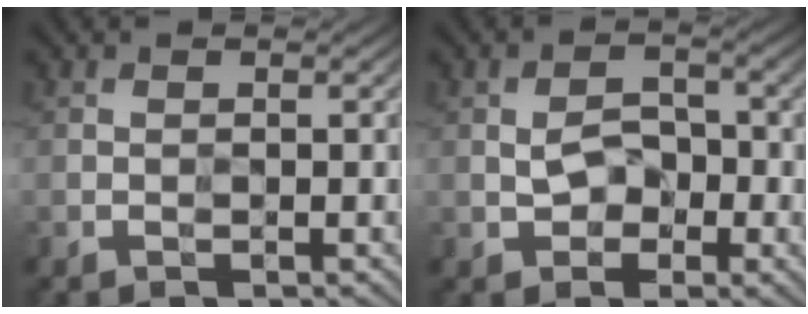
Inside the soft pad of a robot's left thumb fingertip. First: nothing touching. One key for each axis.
{"total": 2.6, "fx": -0.4, "fy": 2.1, "fz": 1.4, "tx": -0.013, "ty": 0.006, "tz": -0.009}